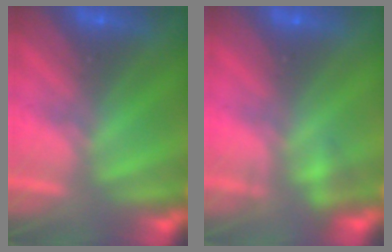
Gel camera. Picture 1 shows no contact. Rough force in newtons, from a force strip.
{"total": 2.1}